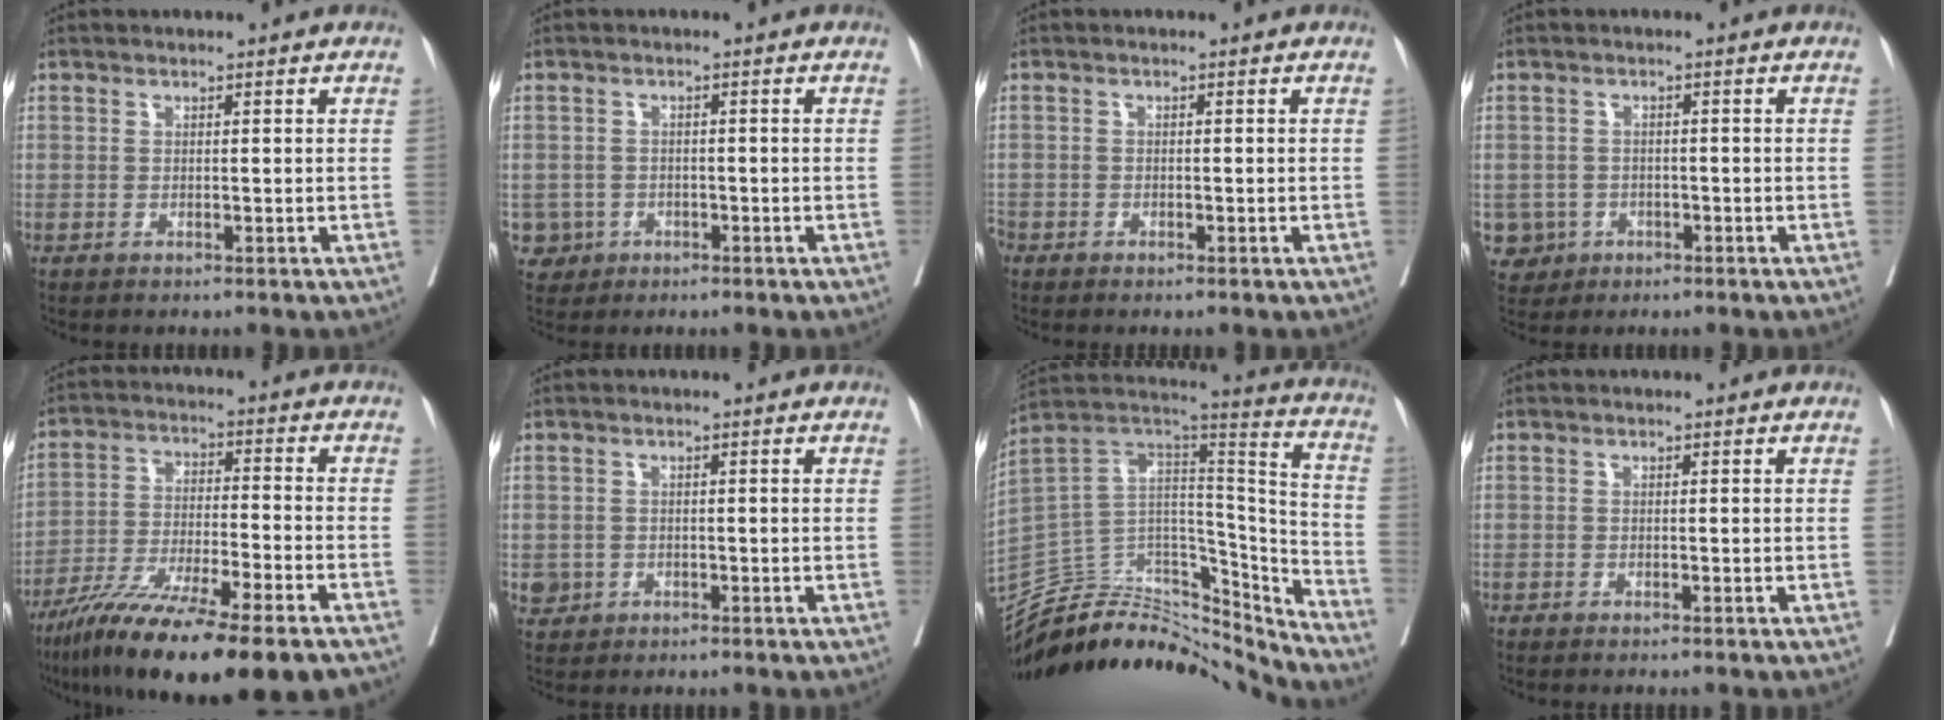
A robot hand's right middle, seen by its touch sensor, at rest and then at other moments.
{"total": 3.6, "force": [-1.1, 3.4, -0.1], "torque": [0.007, 0.013, -0.016]}
{"total": 1.7, "force": [-1.1, 1.2, 0.4], "torque": [-0.010, 0.002, -0.022]}
{"total": 4.4, "force": [-1.4, 4.2, 0.1], "torque": [-0.001, 0.011, -0.019]}
{"total": 20.1, "force": [-14.7, 1.7, 13.6], "torque": [-0.202, -0.041, -0.245]}
{"total": 1.8, "force": [-0.5, 1.8, 0.2], "torque": [0.001, 0.007, -0.003]}
{"total": 27.3, "force": [-25.4, 7.3, 6.7], "torque": [-0.121, 0.037, -0.397]}
{"total": 0.7, "force": [-0.6, -0.1, 0.2], "torque": [0.001, 0.001, -0.011]}